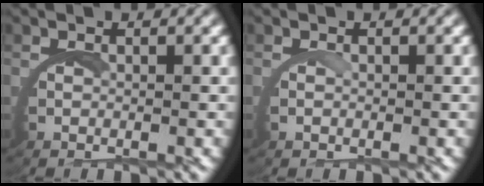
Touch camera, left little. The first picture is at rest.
{"total": 0.5, "force": [0.4, -0.3, 0.1], "torque": [-0.012, -0.005, 0.009]}